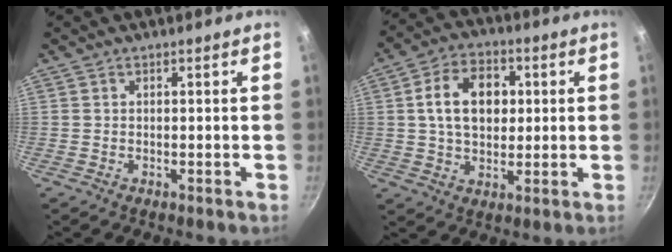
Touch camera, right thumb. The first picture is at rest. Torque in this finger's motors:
{"motor_torque": [0.13, 0.29, 1.38, 0.20, 0.08]}